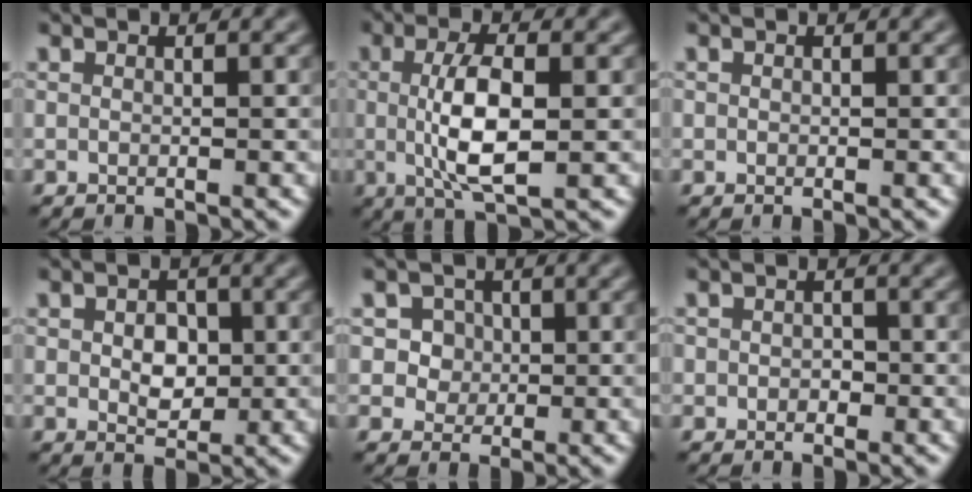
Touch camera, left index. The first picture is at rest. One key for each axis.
{"total": 5.7, "fx": -0.1, "fy": 1.8, "fz": 5.4, "tx": -0.113, "ty": -0.002, "tz": -0.003}
{"total": 0.0}
{"total": 3.1, "fx": 0.1, "fy": 2.1, "fz": 2.3, "tx": -0.041, "ty": -0.001, "tz": 0.001}
{"total": 3.9, "fx": 1.4, "fy": 3.3, "fz": 1.5, "tx": -0.020, "ty": 0.008, "tz": 0.018}
{"total": 1.4, "fx": -0.3, "fy": 1.3, "fz": 0.5, "tx": 0.002, "ty": -0.003, "tz": -0.009}